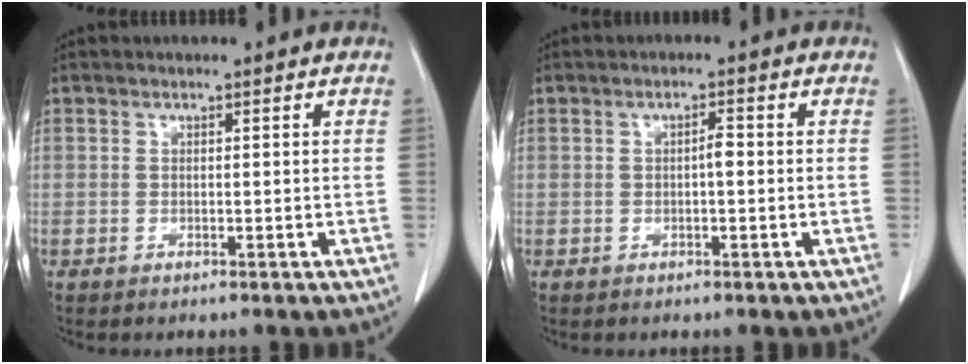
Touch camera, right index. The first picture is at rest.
{"total": 1.5, "force": [-0.2, 0.4, 1.4], "torque": [-0.023, 0.004, -0.005]}